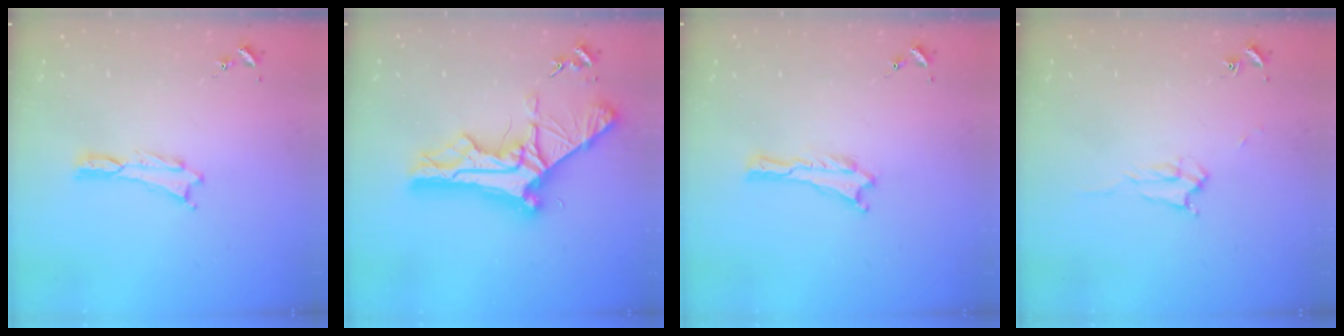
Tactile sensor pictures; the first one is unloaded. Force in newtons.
{"total": 10.3, "press": 10.3, "slide": 1.1}
{"total": 0.0}
{"total": 2.0, "press": 2.0, "slide": 0.3}